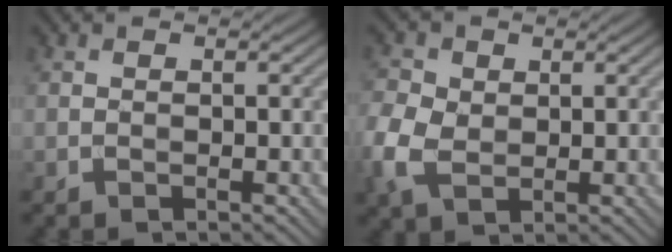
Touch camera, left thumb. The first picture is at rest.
{"total": 5.7, "force": [-0.2, 4.3, 3.6], "torque": [-0.107, 0.003, -0.012]}